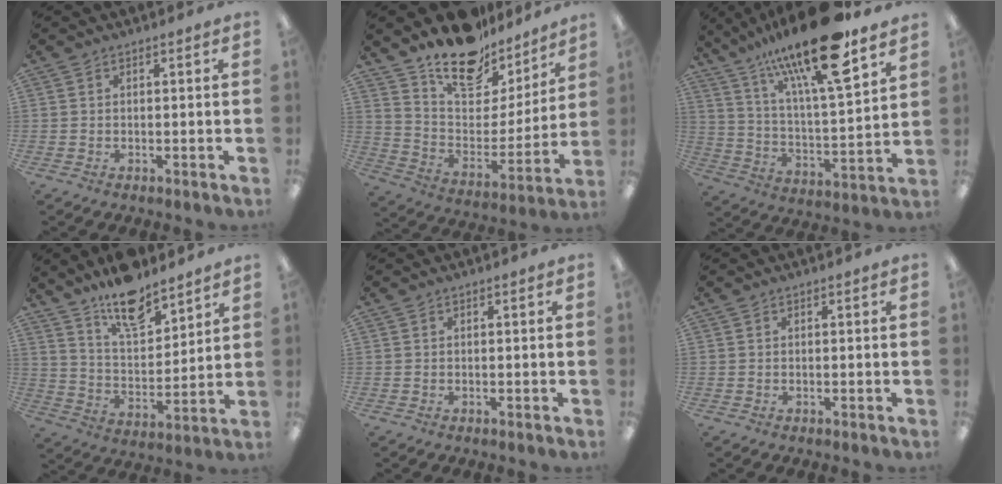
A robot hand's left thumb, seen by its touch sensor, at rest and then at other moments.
{"total": 18.5, "force": [14.6, 8.8, 7.1], "torque": [-0.127, -0.103, 0.263]}
{"total": 22.1, "force": [15.7, 5.1, 14.6], "torque": [-0.255, -0.093, 0.257]}
{"total": 13.5, "force": [11.4, 4.6, 5.7], "torque": [-0.098, -0.072, 0.205]}
{"total": 0.0}
{"total": 0.0}